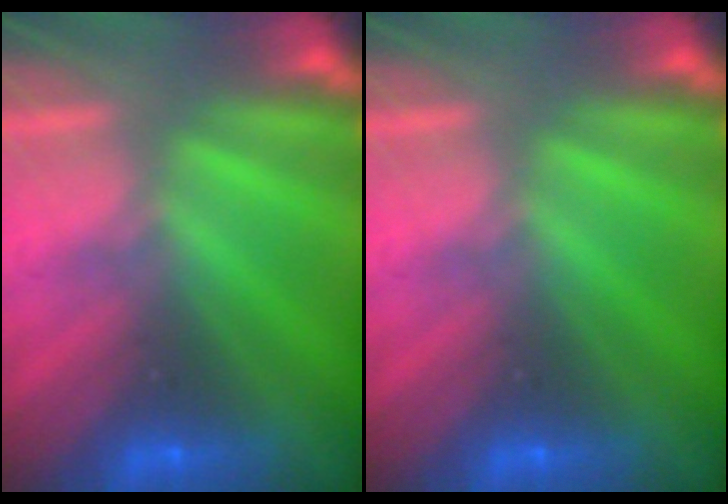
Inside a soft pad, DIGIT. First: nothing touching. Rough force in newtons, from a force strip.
{"total": 0.0}